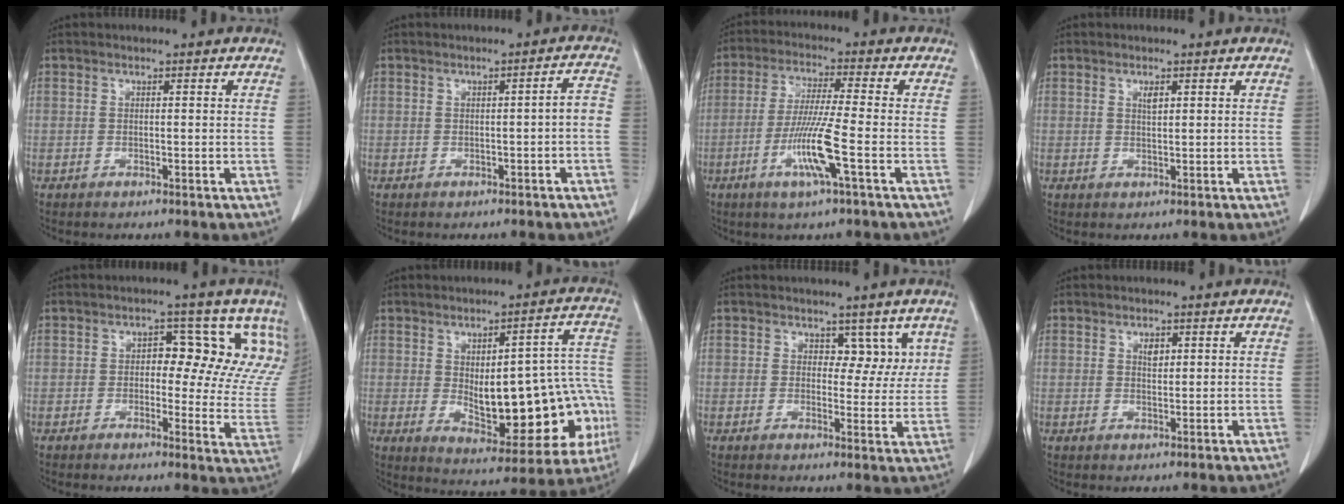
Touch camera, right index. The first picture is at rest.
{"total": 2.5, "force": [-0.9, 0.4, 2.3], "torque": [-0.025, 0.009, -0.012]}
{"total": 9.0, "force": [-3.1, -0.6, 8.4], "torque": [-0.166, -0.013, -0.063]}
{"total": 1.2, "force": [0.6, 0.4, 1.0], "torque": [-0.019, -0.001, 0.012]}
{"total": 11.5, "force": [4.8, 5.9, 8.6], "torque": [-0.082, 0.003, 0.039]}
{"total": 20.9, "force": [-2.7, 7.8, 19.2], "torque": [-0.197, 0.035, -0.004]}
{"total": 4.5, "force": [2.4, 3.1, 2.3], "torque": [-0.004, 0.003, 0.029]}
{"total": 1.6, "force": [0.7, 0.9, 1.1], "torque": [-0.016, -0.001, 0.014]}